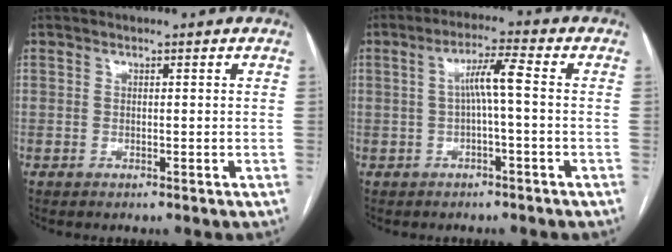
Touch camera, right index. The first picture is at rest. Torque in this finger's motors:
{"motor_torque": [0.85, -0.03, 0.39, 0.09]}